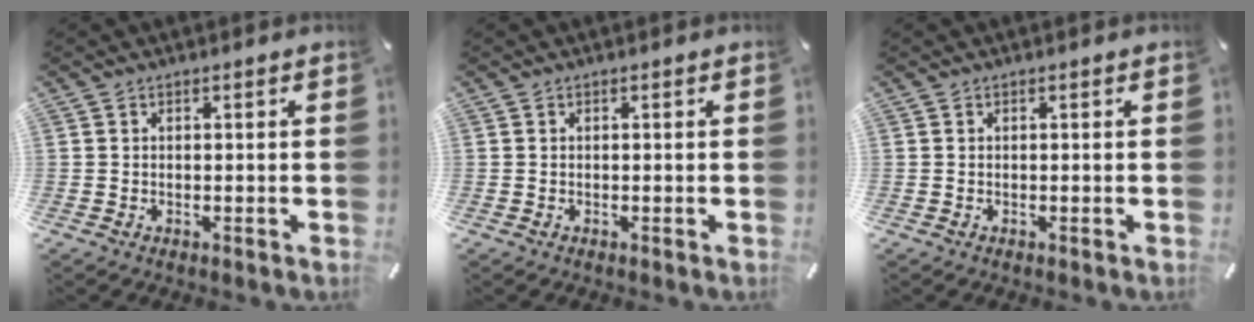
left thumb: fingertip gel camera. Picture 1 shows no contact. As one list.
[{"total": 0.0}, {"total": 0.0}]